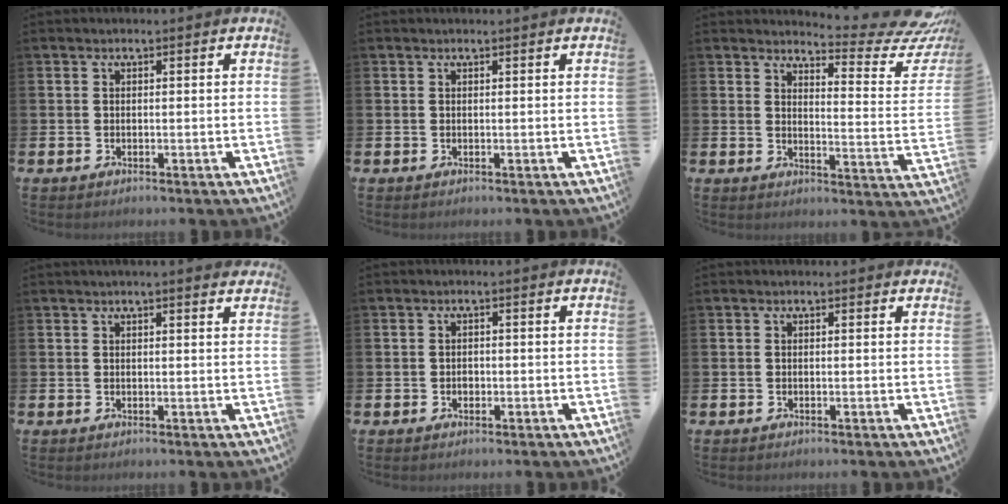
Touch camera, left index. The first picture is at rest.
{"total": 0.0}
{"total": 6.0, "force": [5.2, 1.3, 2.7], "torque": [-0.042, -0.052, 0.078]}
{"total": 1.4, "force": [1.4, -0.1, 0.4], "torque": [-0.008, -0.002, 0.025]}
{"total": 1.0, "force": [-0.1, 0.9, 0.5], "torque": [-0.008, 0.005, -0.004]}
{"total": 0.0}